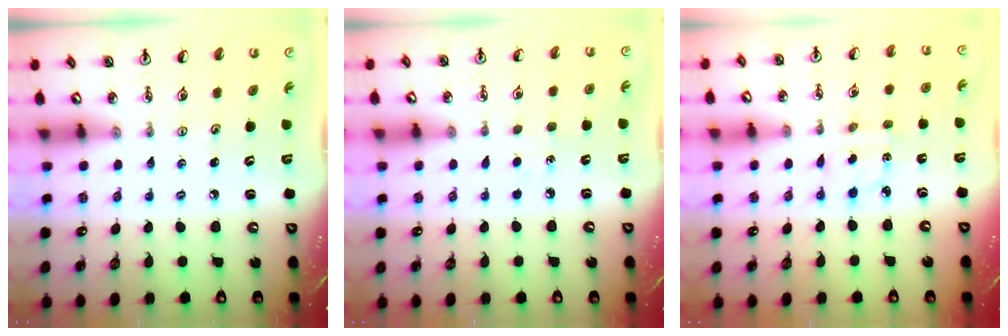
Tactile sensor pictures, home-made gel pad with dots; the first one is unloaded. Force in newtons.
{"total": 3.1, "press": 3.1, "slide": 0.3}
{"total": 2.2, "press": 2.2, "slide": 0.4}